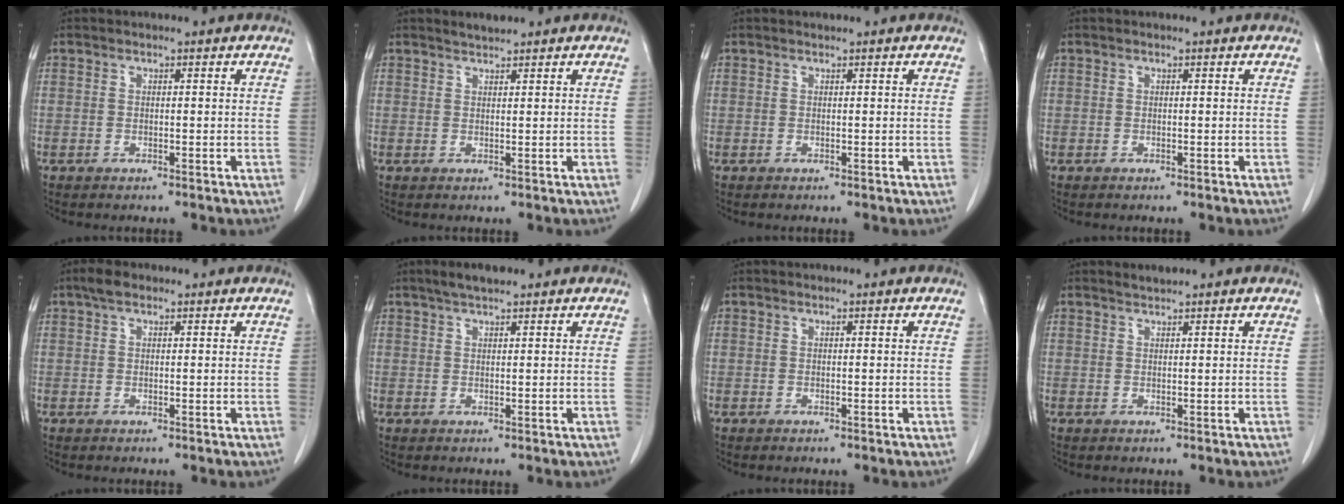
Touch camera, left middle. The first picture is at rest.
{"total": 1.3, "force": [1.3, 0.1, 0.3], "torque": [-0.012, 0.003, 0.027]}
{"total": 0.0}
{"total": 0.0}
{"total": 2.1, "force": [1.4, 1.0, 1.2], "torque": [-0.027, 0.015, 0.023]}
{"total": 2.9, "force": [2.3, 0.6, 1.8], "torque": [-0.038, 0.010, 0.042]}
{"total": 0.0}
{"total": 0.9, "force": [0.8, -0.2, 0.0], "torque": [-0.007, 0.001, 0.019]}